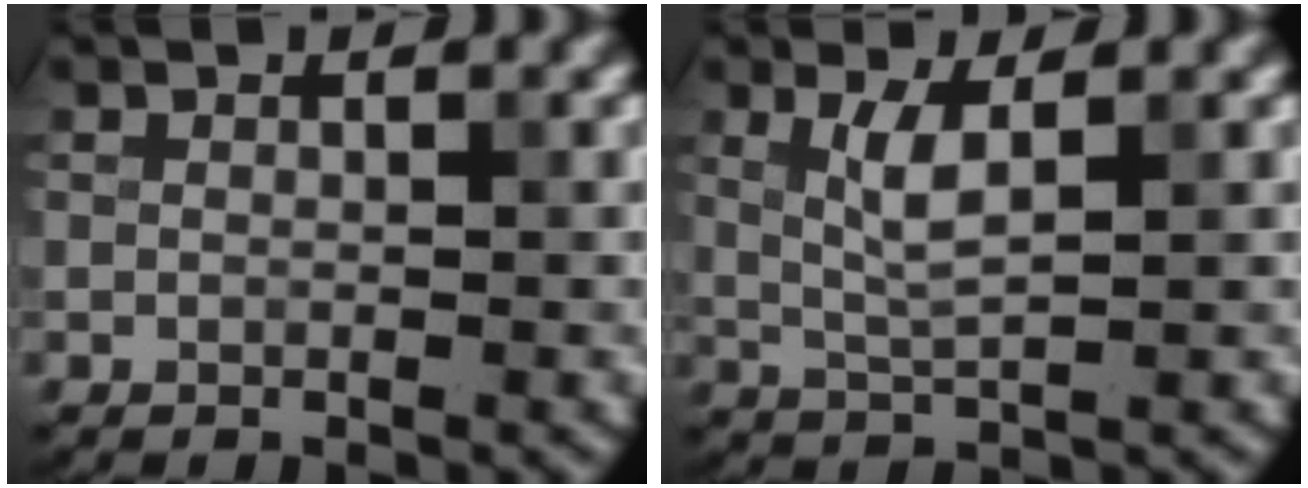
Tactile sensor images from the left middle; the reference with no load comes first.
{"total": 2.9, "force": [0.9, 0.6, 2.7], "torque": [-0.060, -0.002, 0.021]}